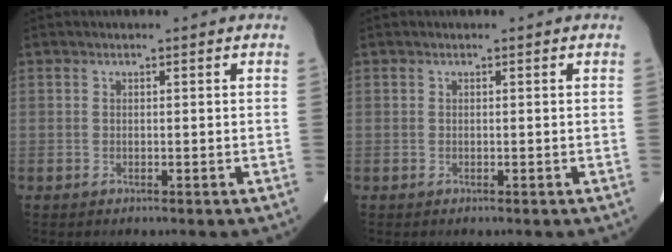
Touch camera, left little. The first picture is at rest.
{"total": 0.0}